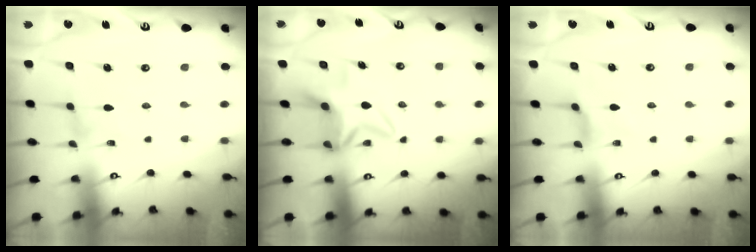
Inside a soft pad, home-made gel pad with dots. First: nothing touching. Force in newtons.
{"total": 6.5, "press": 6.5, "slide": 1.0}
{"total": 4.4, "press": 4.4, "slide": 0.6}